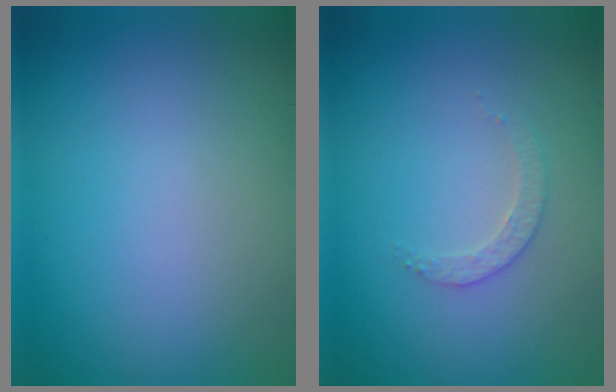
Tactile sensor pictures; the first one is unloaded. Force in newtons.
{"total": 1.6, "press": 1.5, "slide": 0.3}